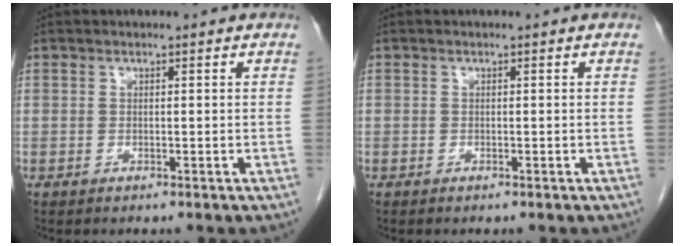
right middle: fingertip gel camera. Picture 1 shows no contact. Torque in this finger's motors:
{"motor_torque": [0.04, 0.02, -0.10, -0.21]}